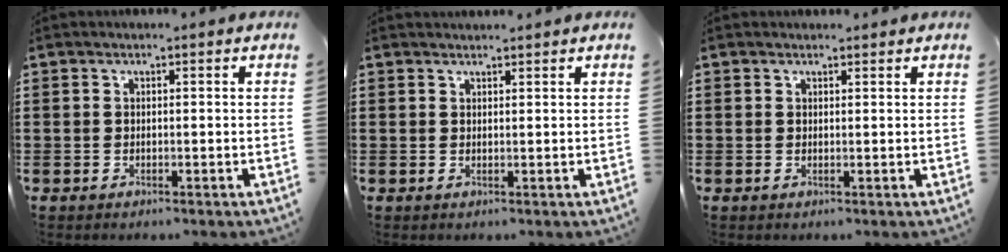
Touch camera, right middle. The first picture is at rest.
{"total": 1.0, "force": [1.0, 0.0, 0.0], "torque": [-0.002, 0.000, 0.018]}
{"total": 0.7, "force": [0.6, 0.3, 0.0], "torque": [0.006, -0.002, 0.010]}